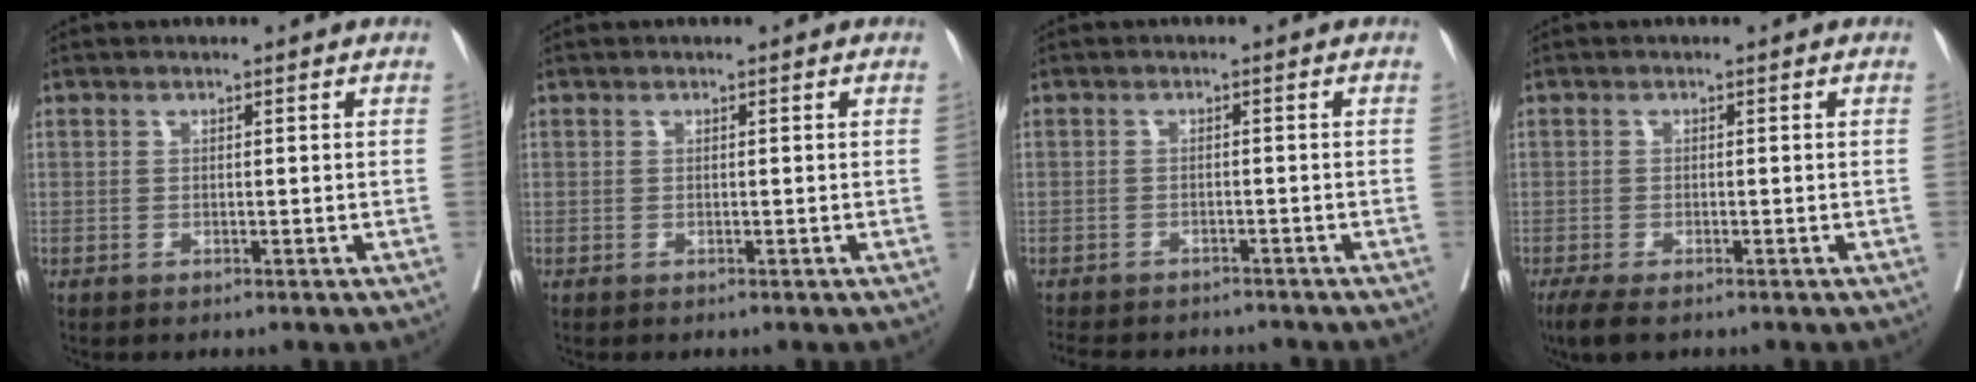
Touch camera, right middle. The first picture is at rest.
{"total": 0.0}
{"total": 10.7, "force": [-9.6, 3.4, 3.3], "torque": [-0.066, -0.002, -0.123]}
{"total": 4.1, "force": [-3.0, 1.2, 2.6], "torque": [-0.047, -0.012, -0.045]}